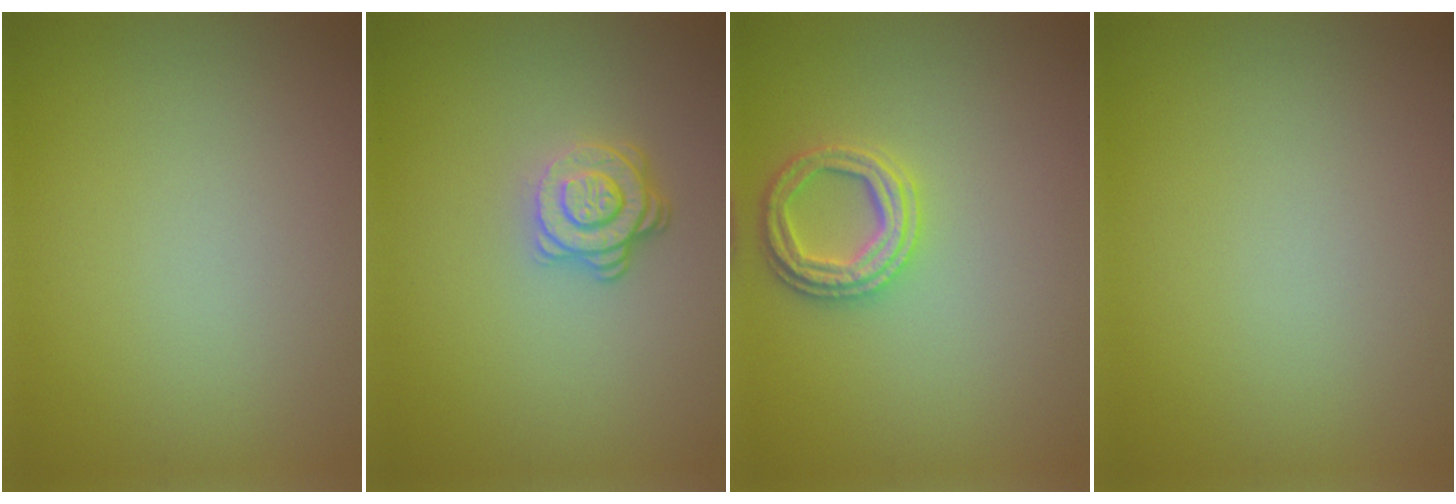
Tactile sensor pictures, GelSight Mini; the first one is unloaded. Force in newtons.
{"total": 3.1, "press": 2.5, "slide": 1.8}
{"total": 2.8, "press": 2.7, "slide": 0.7}
{"total": 0.0}